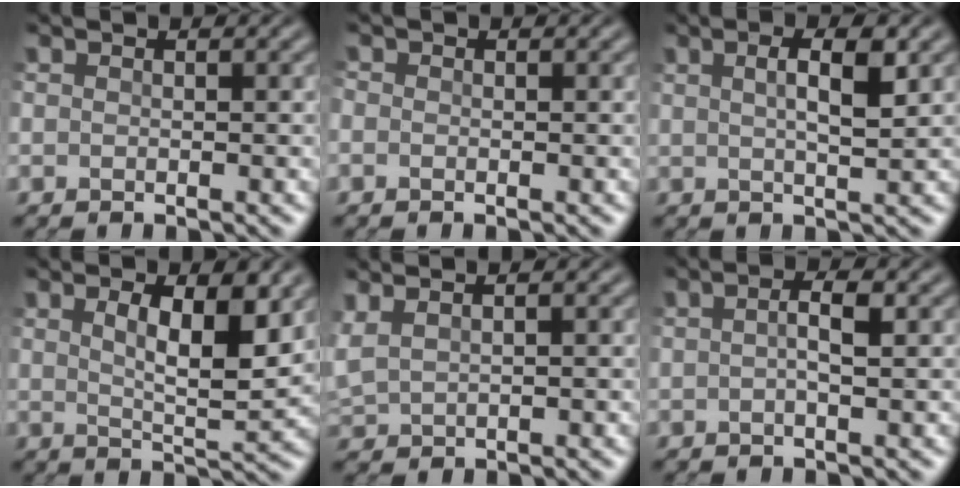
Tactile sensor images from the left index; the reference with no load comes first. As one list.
[{"total": 0.6, "force": [-0.3, 0.5, 0.2], "torque": [-0.004, -0.004, -0.009]}, {"total": 3.7, "force": [1.2, 1.0, 3.3], "torque": [-0.056, 0.003, 0.019]}, {"total": 5.6, "force": [2.1, 1.7, 4.9], "torque": [-0.084, -0.009, 0.035]}, {"total": 2.6, "force": [1.7, 0.9, 1.7], "torque": [-0.051, 0.019, 0.031]}, {"total": 2.2, "force": [0.1, 0.5, 2.1], "torque": [-0.040, 0.003, 0.000]}]